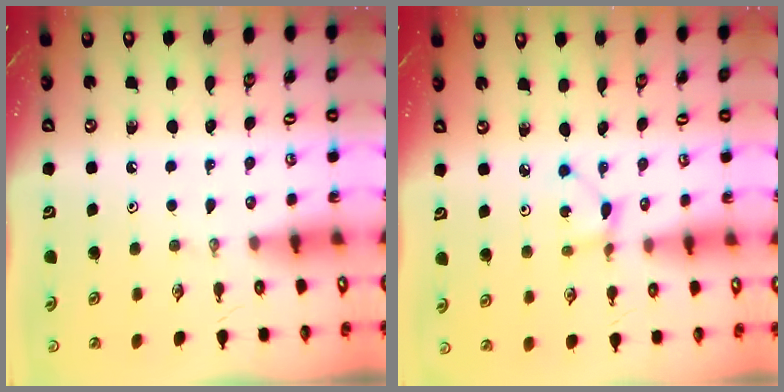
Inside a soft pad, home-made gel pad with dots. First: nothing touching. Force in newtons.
{"total": 1.9, "press": 1.9, "slide": 0.2}